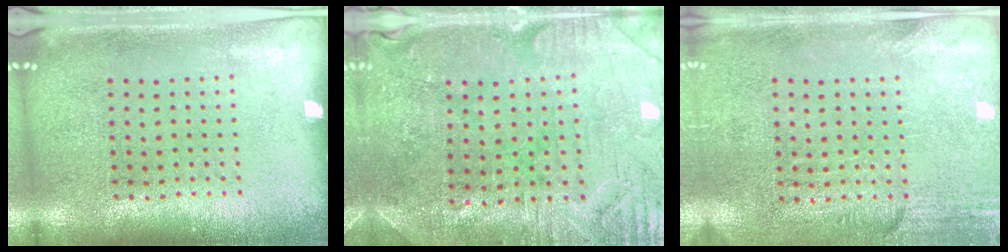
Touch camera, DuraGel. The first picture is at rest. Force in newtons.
{"total": 0.9, "press": 0.8, "slide": 0.4}
{"total": 2.8, "press": 2.4, "slide": 1.4}